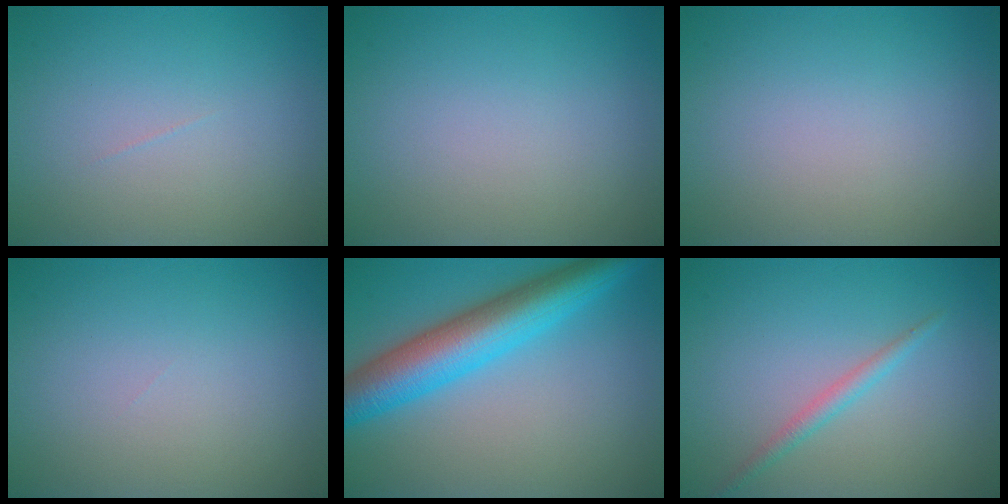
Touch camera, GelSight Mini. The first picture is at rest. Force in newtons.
{"total": 0.0}
{"total": 0.0}
{"total": 0.0}
{"total": 8.1, "press": 8.1, "slide": 0.2}
{"total": 1.5, "press": 1.5, "slide": 0.0}